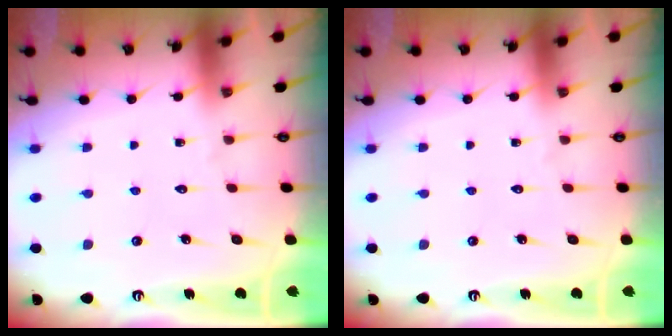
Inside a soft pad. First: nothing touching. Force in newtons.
{"total": 0.0}